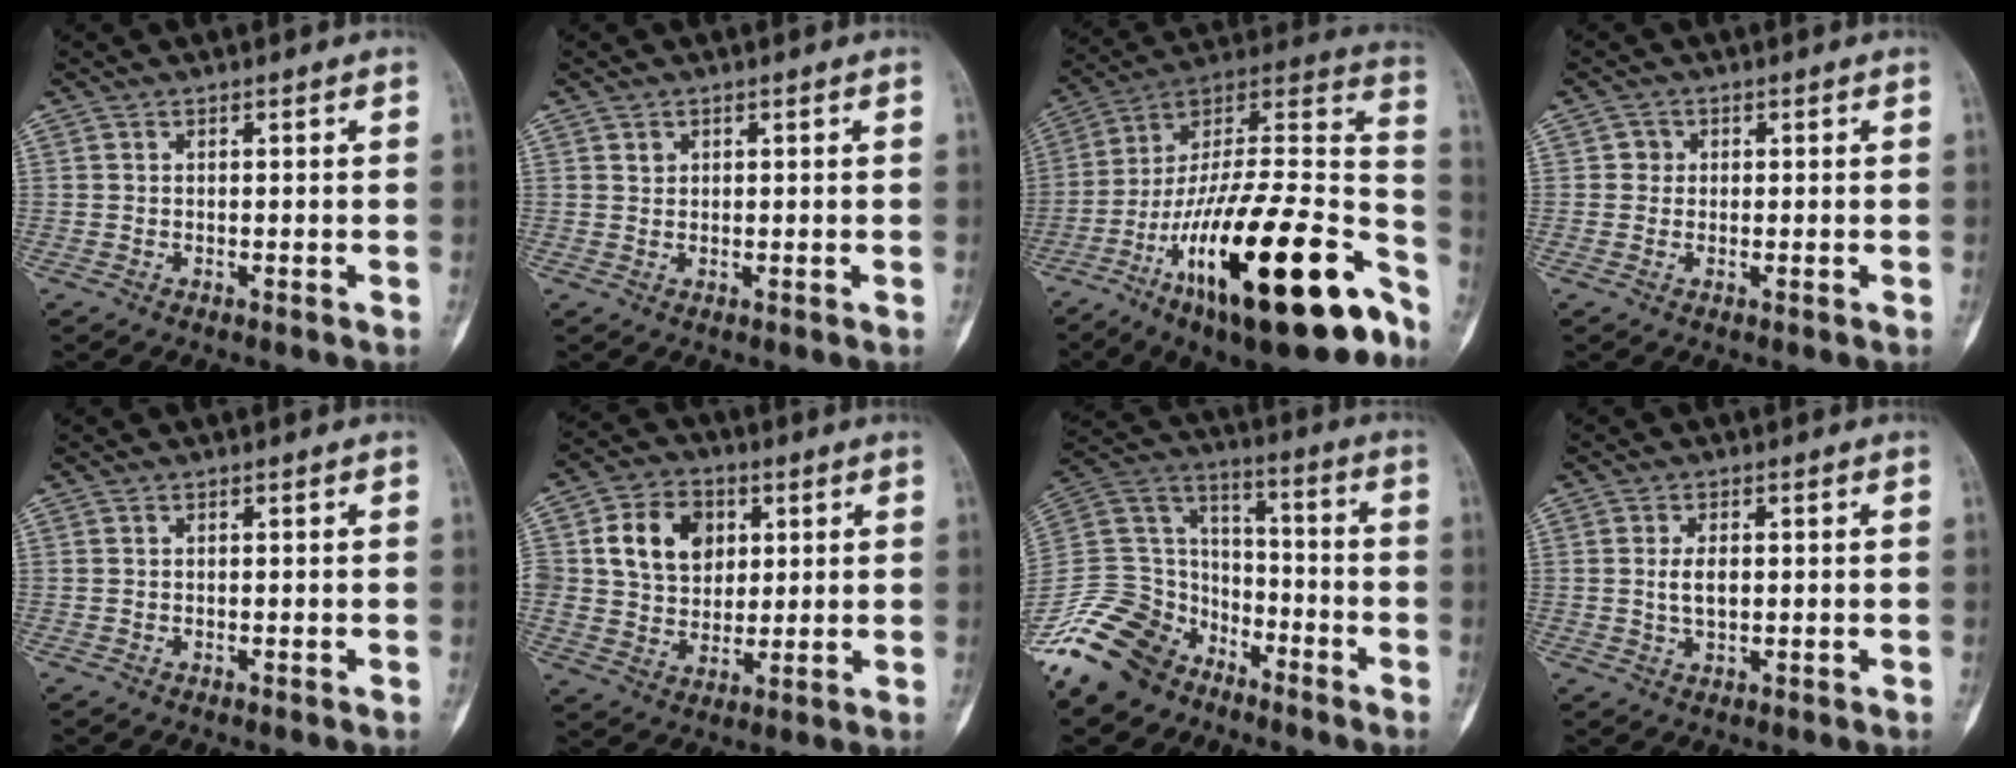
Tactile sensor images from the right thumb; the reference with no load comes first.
{"total": 1.0, "force": [0.5, 0.8, 0.3], "torque": [0.003, -0.002, 0.010]}
{"total": 33.7, "force": [-16.5, 10.5, 27.4], "torque": [-0.381, 0.073, -0.265]}
{"total": 1.6, "force": [0.2, 1.5, 0.3], "torque": [0.005, 0.003, 0.000]}
{"total": 0.0}
{"total": 13.0, "force": [3.4, 10.1, 7.3], "torque": [-0.091, -0.004, 0.061]}
{"total": 17.9, "force": [-12.5, 11.2, 6.2], "torque": [-0.108, 0.088, -0.239]}
{"total": 3.7, "force": [0.3, 2.1, 3.0], "torque": [-0.056, -0.002, 0.009]}